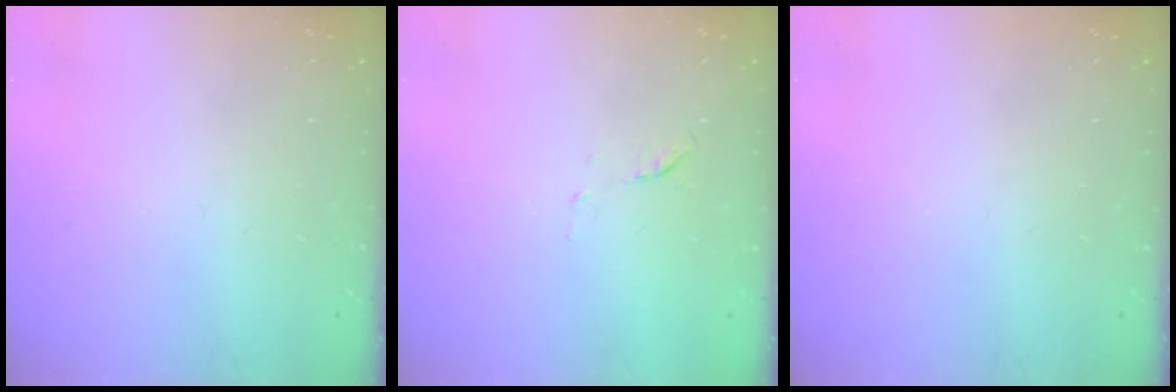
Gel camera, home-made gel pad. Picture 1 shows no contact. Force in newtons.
{"total": 4.3, "press": 4.1, "slide": 1.3}
{"total": 0.0}